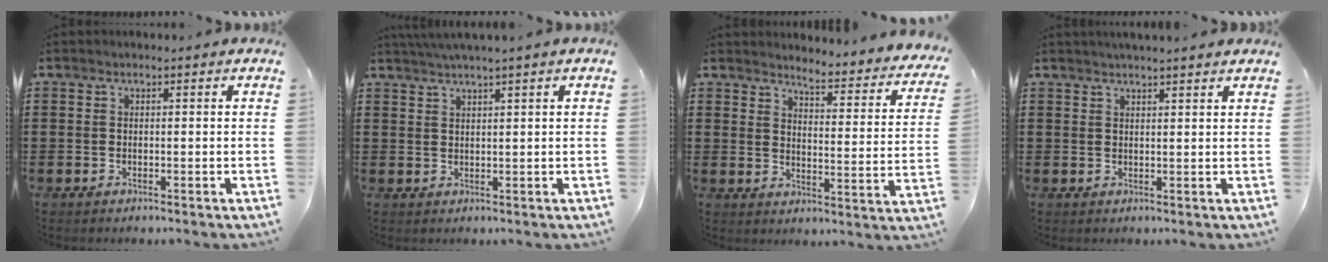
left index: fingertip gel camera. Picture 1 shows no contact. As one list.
[{"total": 1.6, "force": [1.2, -0.9, 0.5], "torque": [-0.009, 0.000, 0.024]}, {"total": 3.1, "force": [3.0, -0.7, 0.4], "torque": [-0.020, -0.038, 0.042]}, {"total": 1.8, "force": [1.7, -0.2, 0.5], "torque": [-0.013, 0.000, 0.034]}]